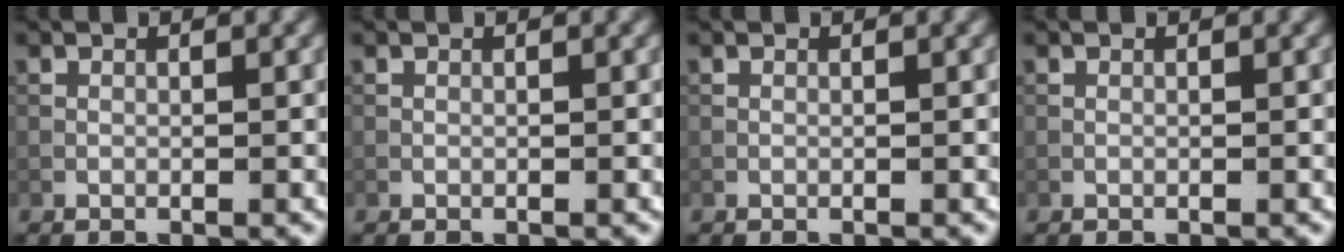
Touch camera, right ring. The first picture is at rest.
{"total": 0.0}
{"total": 0.0}
{"total": 0.0}